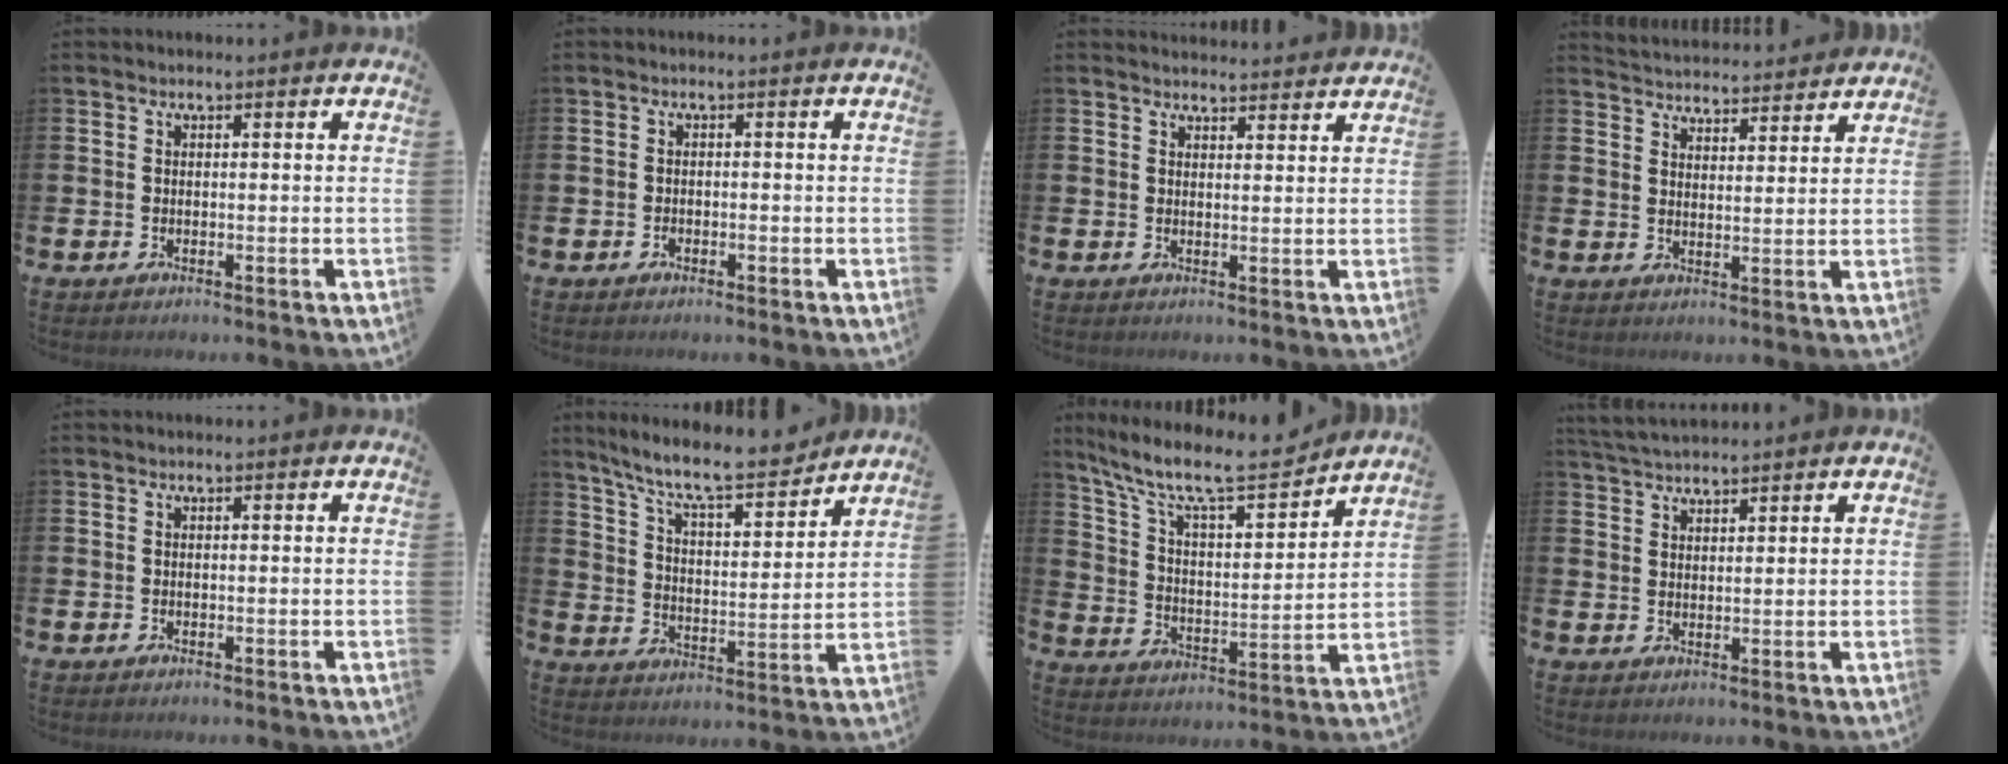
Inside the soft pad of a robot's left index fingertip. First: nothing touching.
{"total": 0.8, "force": [-0.5, 0.4, 0.4], "torque": [-0.004, -0.003, -0.011]}
{"total": 2.6, "force": [2.6, 0.3, -0.1], "torque": [0.009, -0.019, 0.044]}
{"total": 4.3, "force": [4.3, 0.5, -0.5], "torque": [-0.002, -0.032, 0.076]}
{"total": 0.0}
{"total": 9.9, "force": [8.9, 1.4, 3.9], "torque": [-0.104, -0.059, 0.153]}
{"total": 10.7, "force": [9.4, 2.4, 4.5], "torque": [-0.112, -0.065, 0.157]}
{"total": 3.6, "force": [3.5, 0.4, 0.5], "torque": [-0.014, -0.014, 0.065]}